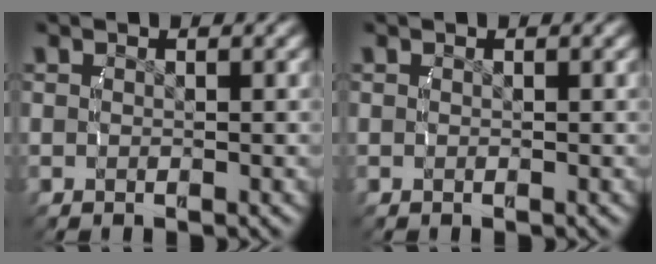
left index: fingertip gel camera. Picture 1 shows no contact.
{"total": 0.0}